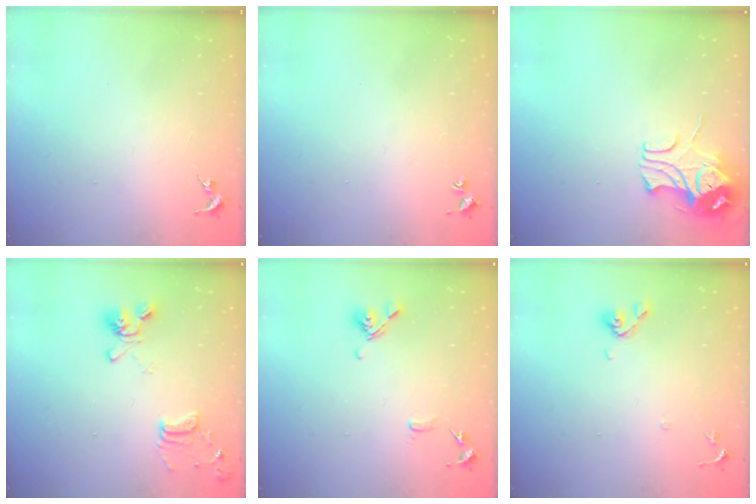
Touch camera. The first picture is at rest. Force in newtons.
{"total": 1.5, "press": 1.5, "slide": 0.2}
{"total": 10.6, "press": 10.5, "slide": 1.6}
{"total": 13.4, "press": 13.2, "slide": 2.2}
{"total": 10.3, "press": 10.2, "slide": 1.8}
{"total": 7.2, "press": 6.8, "slide": 2.3}